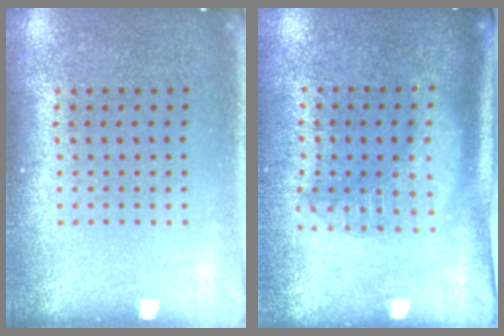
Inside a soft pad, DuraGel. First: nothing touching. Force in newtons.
{"total": 1.8, "press": 1.5, "slide": 1.0}